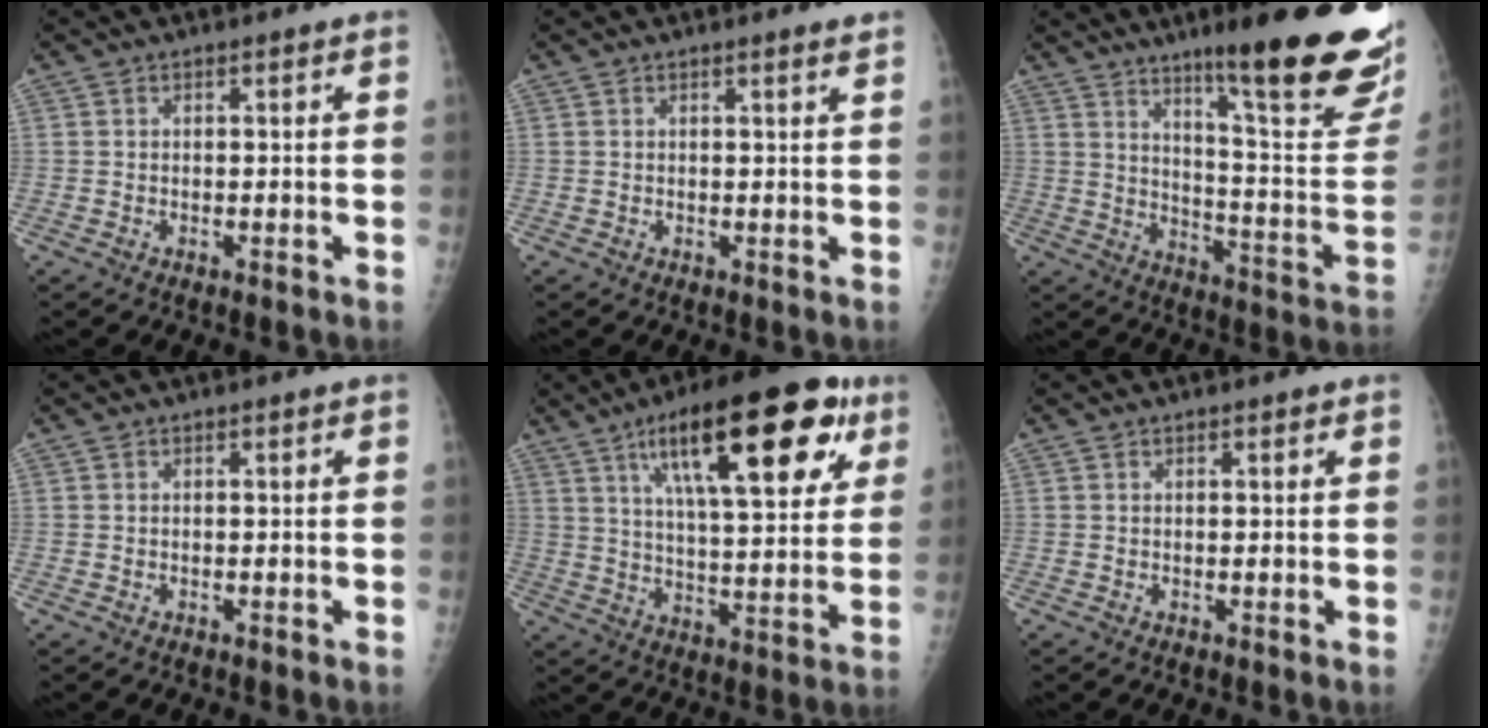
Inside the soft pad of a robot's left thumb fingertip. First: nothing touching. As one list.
[{"total": 1.3, "force": [1.0, -0.2, 0.8], "torque": [-0.009, -0.004, 0.014]}, {"total": 26.0, "force": [16.1, 4.0, 20.0], "torque": [-0.239, -0.080, 0.231]}, {"total": 0.0}, {"total": 24.4, "force": [11.8, 8.1, 19.8], "torque": [-0.267, -0.018, 0.179]}, {"total": 0.6, "force": [0.4, 0.2, 0.3], "torque": [-0.004, -0.001, 0.004]}]